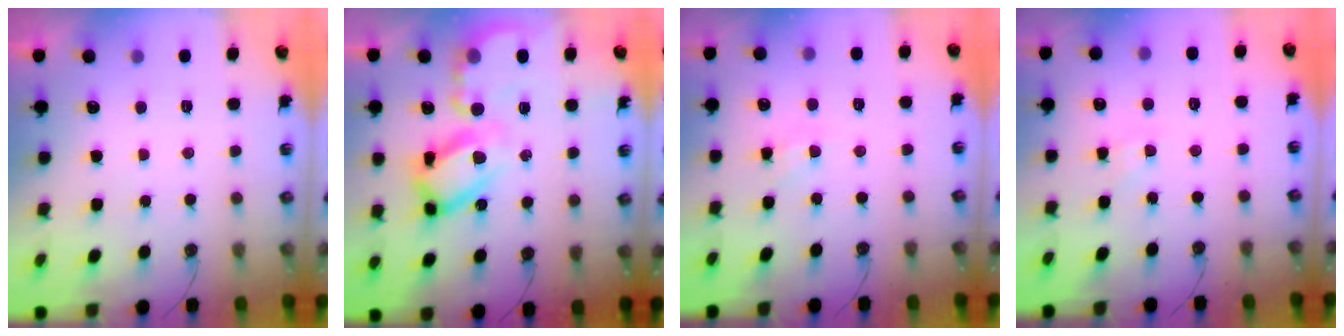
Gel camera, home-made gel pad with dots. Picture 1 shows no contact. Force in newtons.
{"total": 18.7, "press": 18.6, "slide": 1.7}
{"total": 7.1, "press": 7.1, "slide": 0.9}
{"total": 1.4, "press": 1.4, "slide": 0.3}